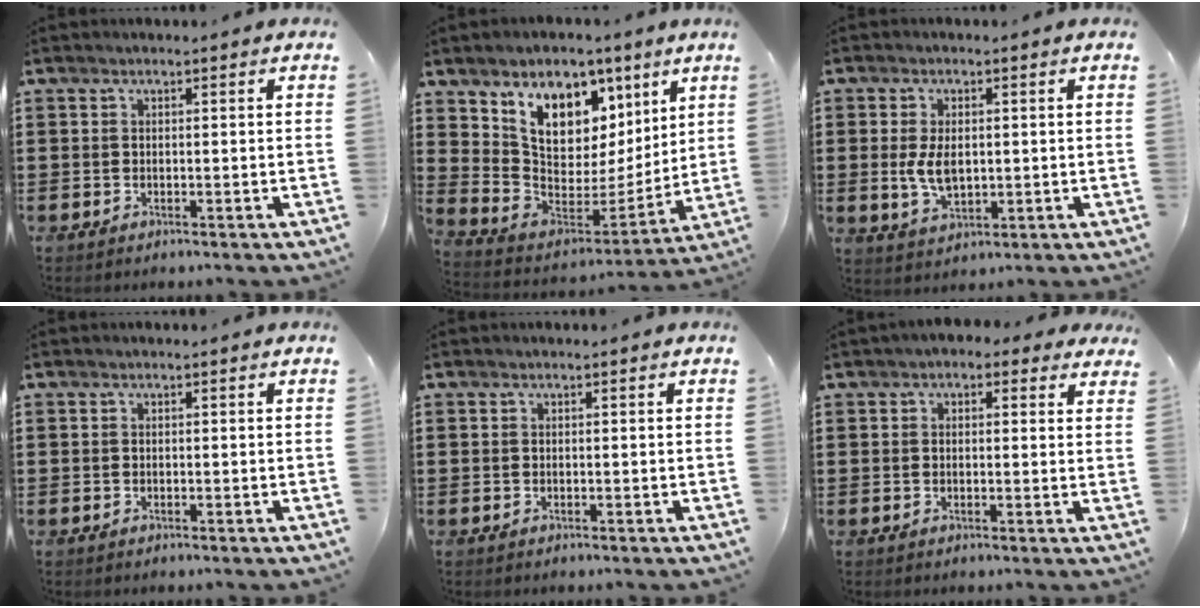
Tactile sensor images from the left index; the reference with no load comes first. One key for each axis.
{"total": 10.5, "fx": 6.6, "fy": 6.6, "fz": 4.7, "tx": -0.111, "ty": -0.037, "tz": 0.126}
{"total": 5.3, "fx": 0.3, "fy": 3.1, "fz": 4.3, "tx": -0.099, "ty": 0.005, "tz": 0.001}
{"total": 0.0}
{"total": 0.0}
{"total": 1.9, "fx": 1.0, "fy": 1.3, "fz": 0.9, "tx": -0.015, "ty": 0.008, "tz": 0.014}